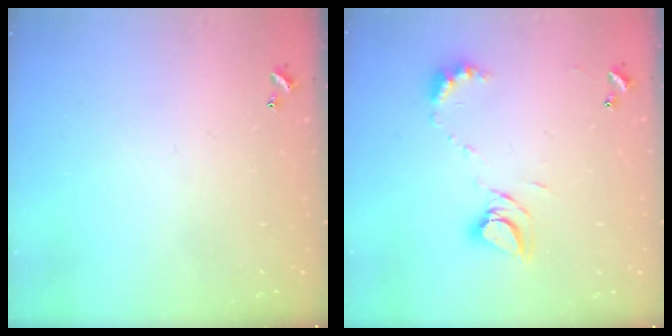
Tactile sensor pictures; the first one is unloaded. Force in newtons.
{"total": 8.2, "press": 8.2, "slide": 0.9}